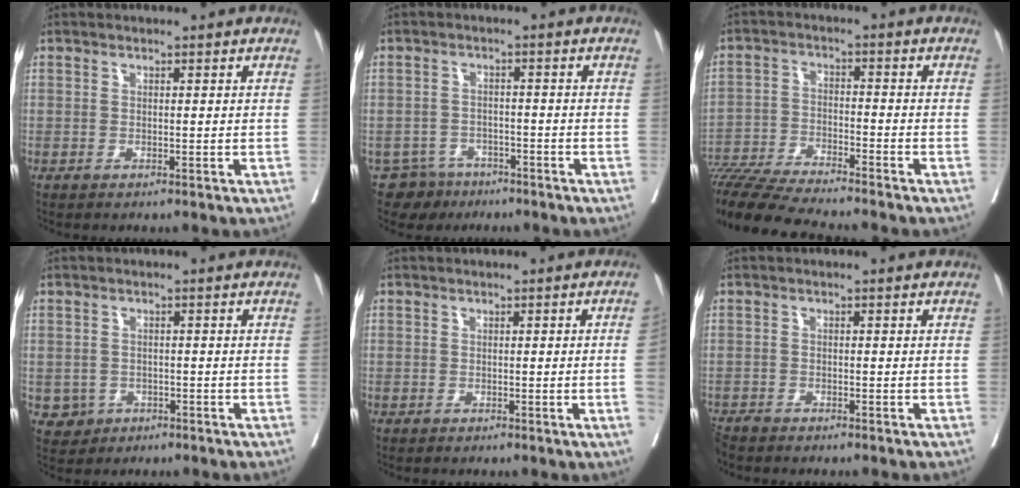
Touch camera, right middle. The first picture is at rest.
{"total": 4.4, "force": [-3.3, 2.9, -0.3], "torque": [0.010, 0.006, -0.051]}
{"total": 12.7, "force": [-11.6, -0.1, 5.2], "torque": [-0.086, -0.021, -0.198]}
{"total": 3.2, "force": [-1.2, 3.0, 0.3], "torque": [-0.002, 0.008, -0.013]}
{"total": 2.0, "force": [-0.3, -0.7, 1.9], "torque": [-0.022, -0.003, -0.003]}
{"total": 2.8, "force": [-2.8, 0.2, 0.5], "torque": [-0.009, -0.011, -0.054]}